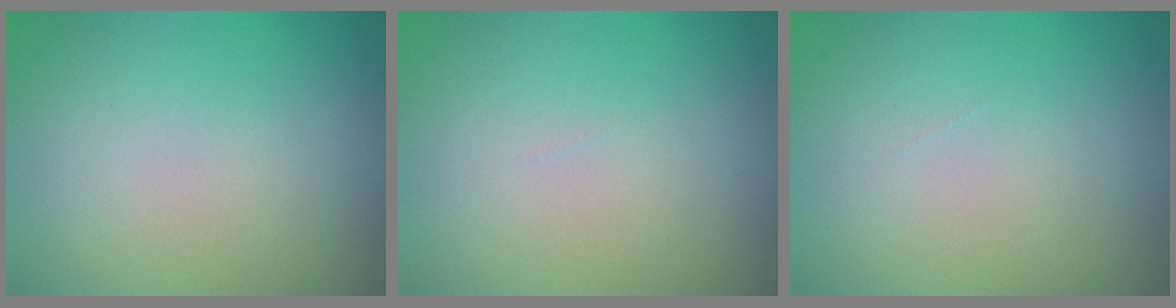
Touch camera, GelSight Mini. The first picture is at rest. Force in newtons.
{"total": 0.0}
{"total": 0.0}